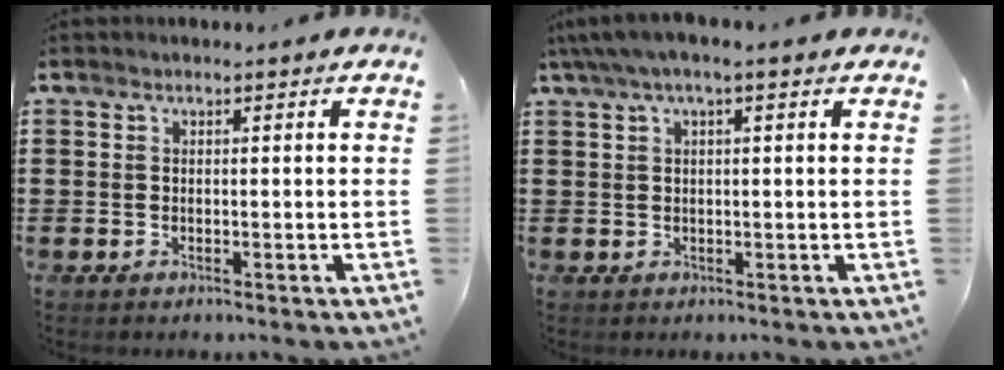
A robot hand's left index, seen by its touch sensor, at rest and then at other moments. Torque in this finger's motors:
{"motor_torque": [0.07, 0.21, 0.39, 0.12]}